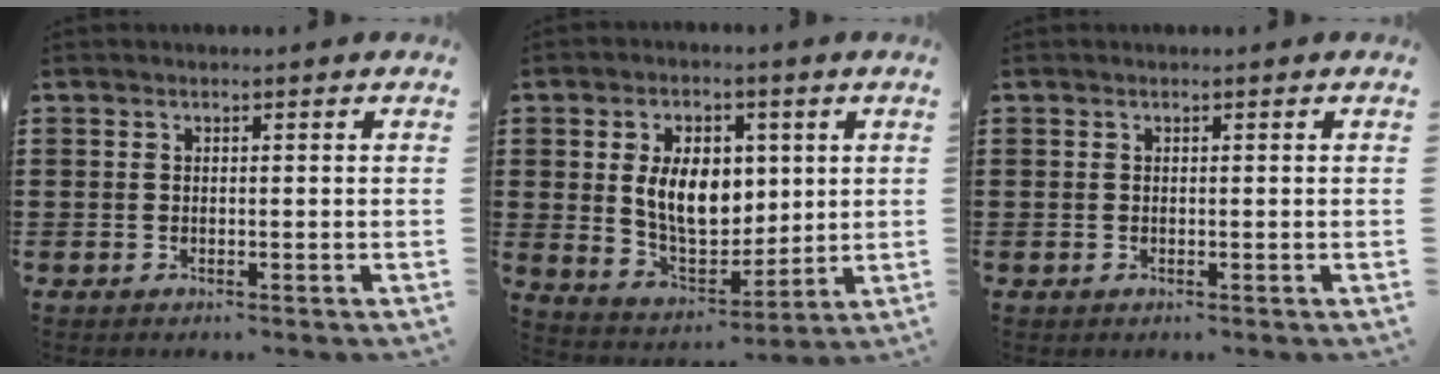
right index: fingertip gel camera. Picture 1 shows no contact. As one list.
[{"total": 9.6, "force": [1.7, 6.3, 7.0], "torque": [-0.139, 0.006, 0.026]}, {"total": 0.0}]